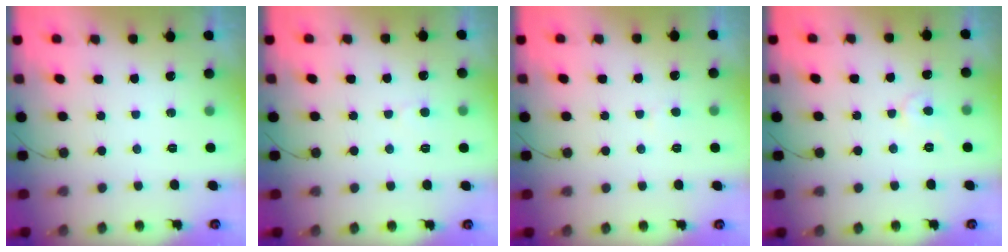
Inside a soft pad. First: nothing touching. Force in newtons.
{"total": 3.7, "press": 3.7, "slide": 0.3}
{"total": 2.7, "press": 2.7, "slide": 0.2}
{"total": 4.9, "press": 4.9, "slide": 0.3}